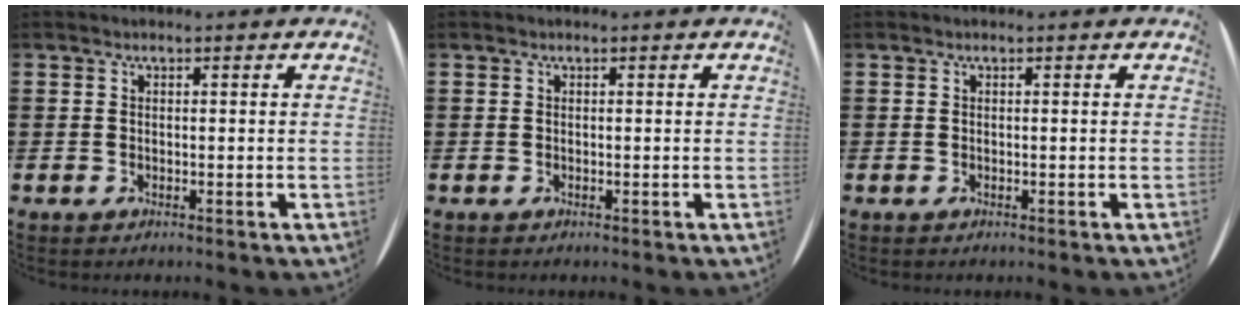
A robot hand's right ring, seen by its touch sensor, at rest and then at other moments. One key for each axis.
{"total": 0.0}
{"total": 0.0}